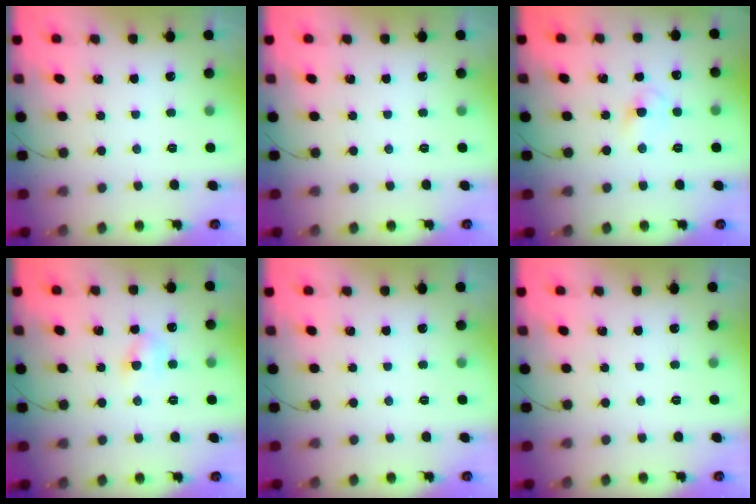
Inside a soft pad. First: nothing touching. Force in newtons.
{"total": 0.0}
{"total": 3.1, "press": 2.8, "slide": 1.2}
{"total": 5.0, "press": 4.7, "slide": 1.4}
{"total": 0.0}
{"total": 0.0}